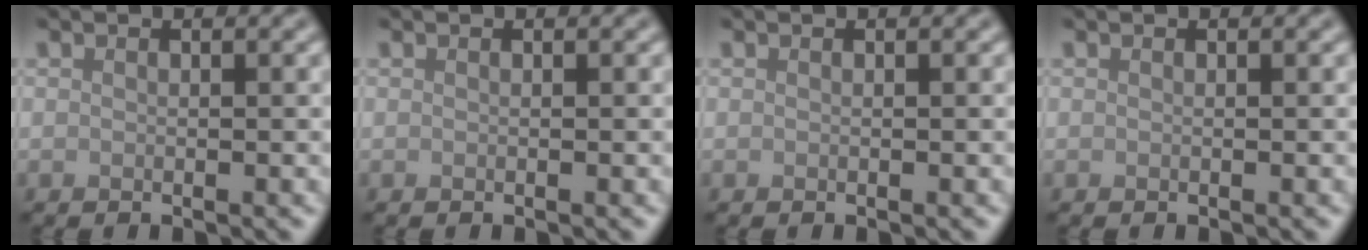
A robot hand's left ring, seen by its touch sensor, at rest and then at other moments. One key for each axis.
{"total": 0.0}
{"total": 0.0}
{"total": 0.0}